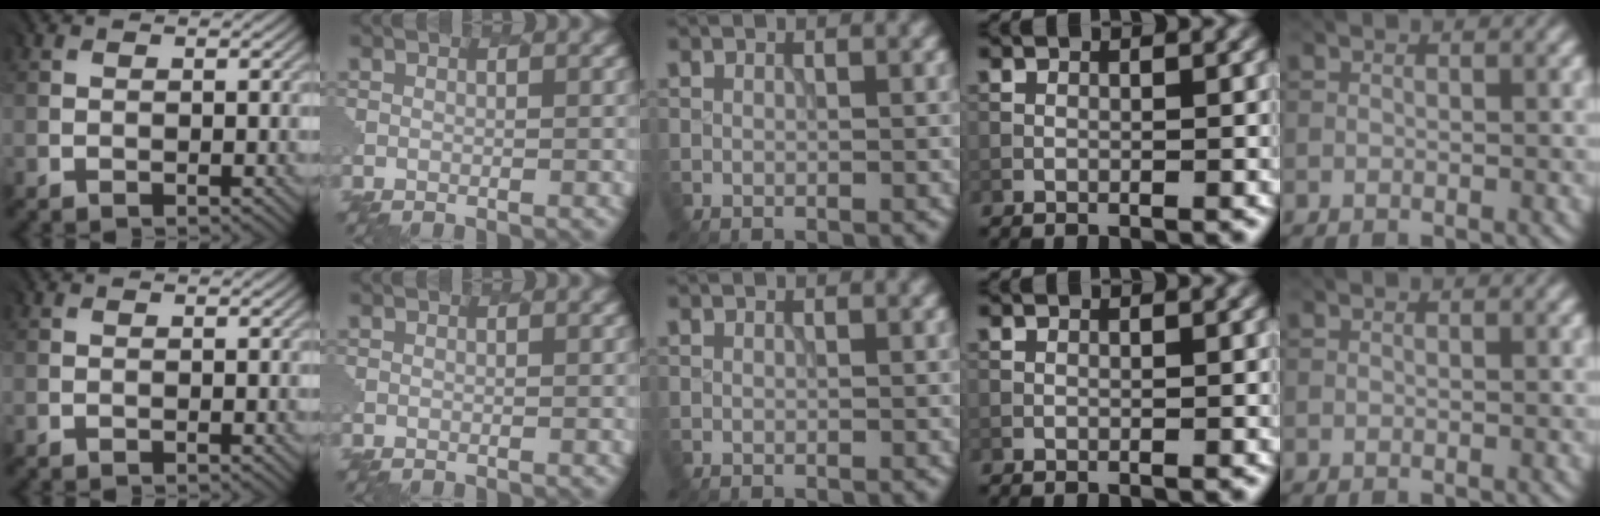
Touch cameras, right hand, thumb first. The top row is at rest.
{}